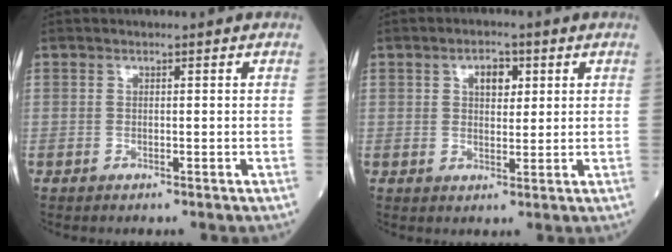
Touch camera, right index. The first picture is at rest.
{"total": 3.9, "force": [1.6, 2.1, 2.9], "torque": [-0.047, 0.006, 0.024]}